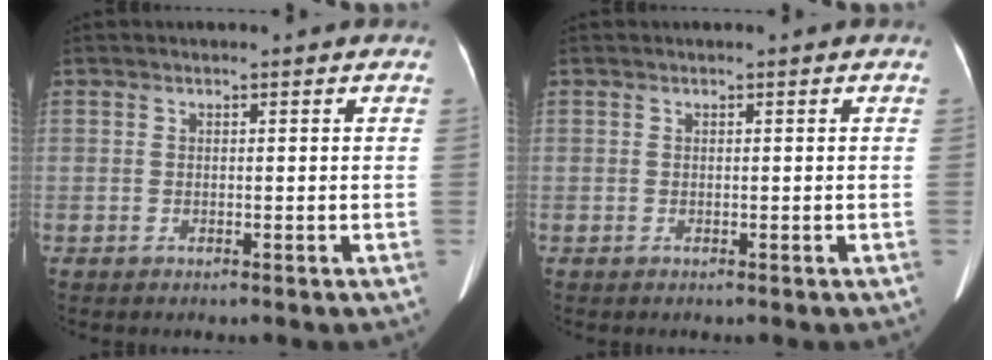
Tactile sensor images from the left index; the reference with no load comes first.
{"total": 0.0}